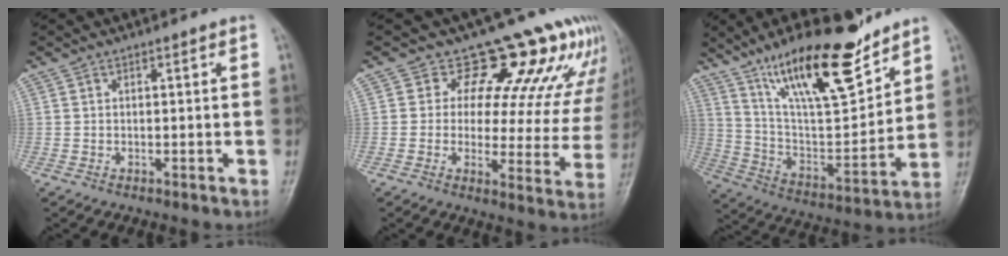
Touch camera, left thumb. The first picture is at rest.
{"total": 14.7, "force": [11.6, 6.5, 6.4], "torque": [-0.029, -0.075, 0.129]}
{"total": 21.8, "force": [14.9, 6.4, 14.6], "torque": [-0.209, -0.075, 0.264]}